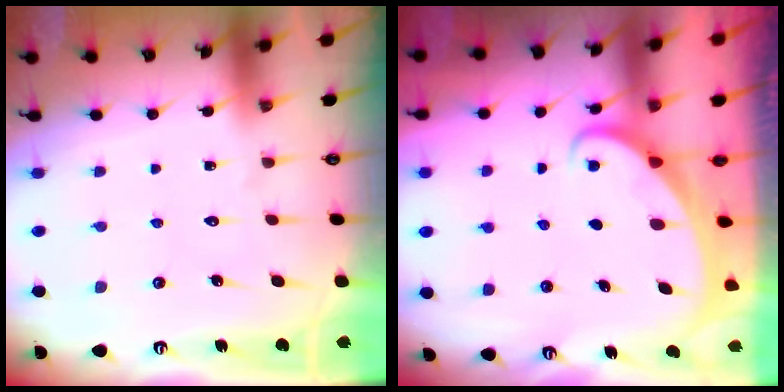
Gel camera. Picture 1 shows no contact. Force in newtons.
{"total": 1.8, "press": 1.8, "slide": 0.1}